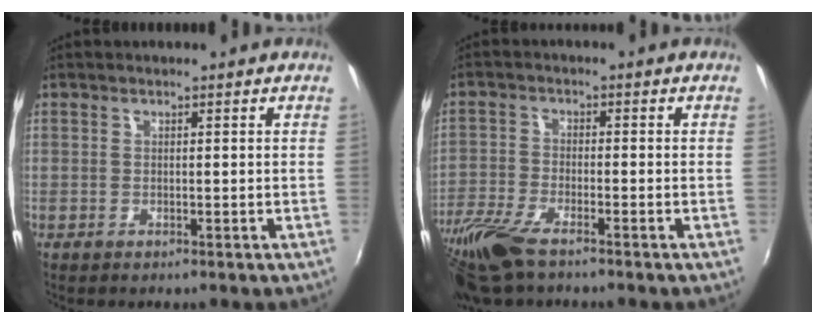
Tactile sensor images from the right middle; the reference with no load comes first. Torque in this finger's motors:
{"motor_torque": [1.10, -1.04, 0.53, 0.20]}